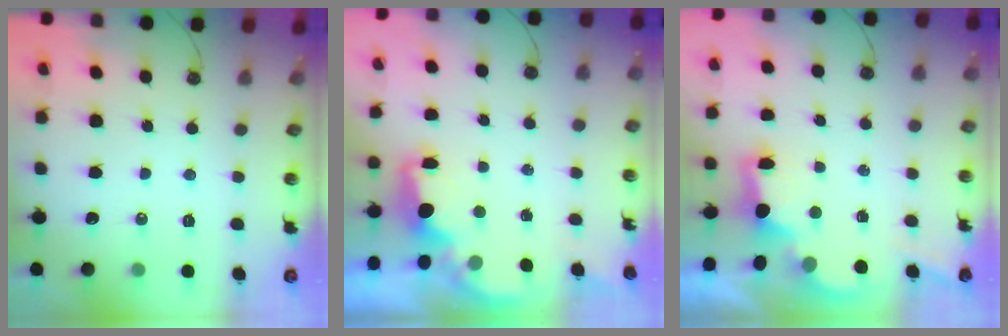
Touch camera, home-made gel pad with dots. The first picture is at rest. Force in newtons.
{"total": 2.4, "press": 2.2, "slide": 0.7}
{"total": 2.5, "press": 2.4, "slide": 0.7}